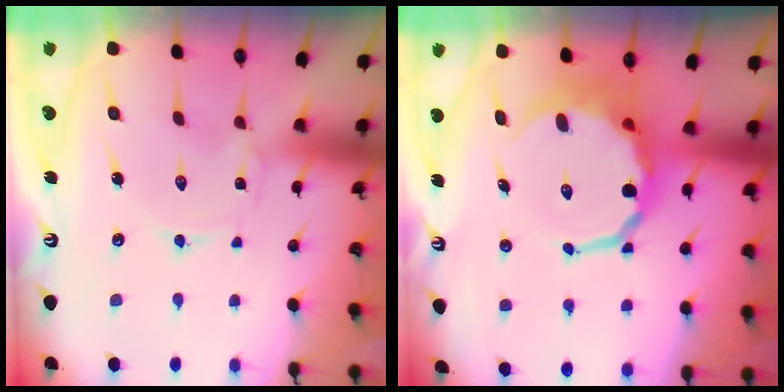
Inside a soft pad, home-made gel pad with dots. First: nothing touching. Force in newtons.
{"total": 10.0, "press": 9.7, "slide": 2.6}